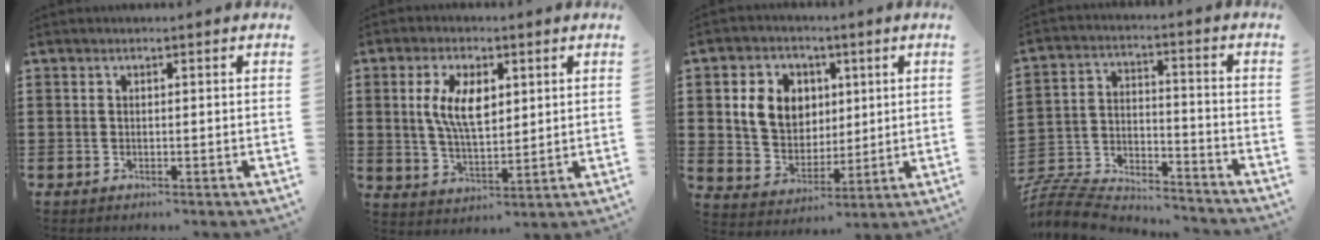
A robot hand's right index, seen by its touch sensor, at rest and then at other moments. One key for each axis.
{"total": 7.7, "fx": 2.2, "fy": 3.7, "fz": 6.4, "tx": -0.133, "ty": 0.011, "tz": 0.038}
{"total": 8.0, "fx": 2.2, "fy": 6.8, "fz": 3.6, "tx": -0.083, "ty": 0.018, "tz": 0.039}
{"total": 6.7, "fx": -6.5, "fy": 1.4, "fz": 1.1, "tx": -0.039, "ty": -0.006, "tz": -0.133}